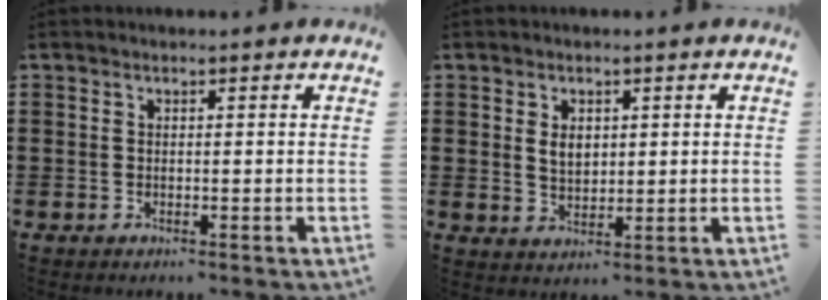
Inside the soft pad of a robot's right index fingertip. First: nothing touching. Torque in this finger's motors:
{"motor_torque": [0.03, -0.02, 0.12, 0.07]}